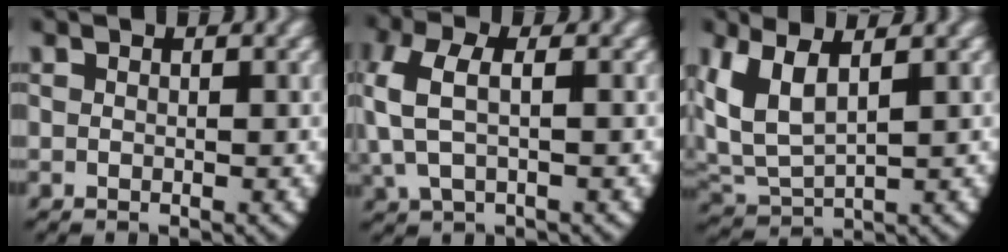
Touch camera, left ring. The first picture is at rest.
{"total": 4.7, "force": [0.6, 3.0, 3.5], "torque": [-0.097, -0.004, 0.016]}
{"total": 7.7, "force": [1.6, 5.9, 4.7], "torque": [-0.149, -0.028, 0.043]}